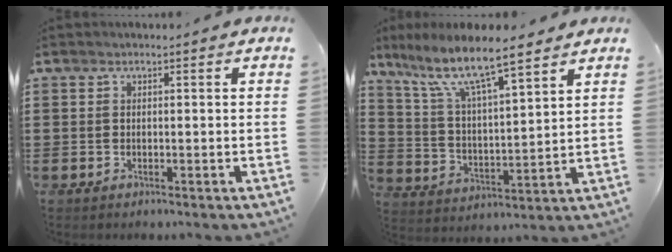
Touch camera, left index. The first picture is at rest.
{"total": 8.6, "force": [6.7, 1.6, 5.1], "torque": [-0.126, -0.031, 0.111]}